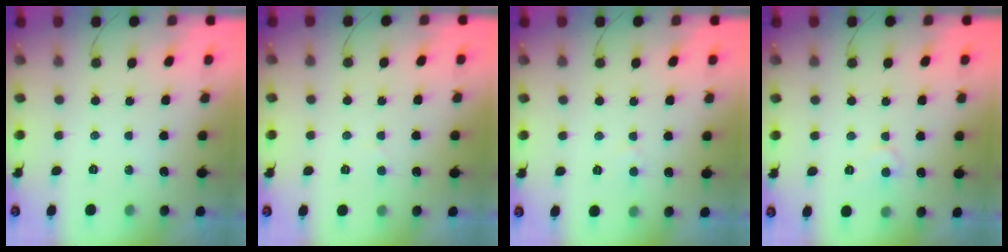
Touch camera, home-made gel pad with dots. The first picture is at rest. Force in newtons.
{"total": 3.0, "press": 3.0, "slide": 0.4}
{"total": 2.6, "press": 2.6, "slide": 0.2}
{"total": 6.5, "press": 6.5, "slide": 0.3}